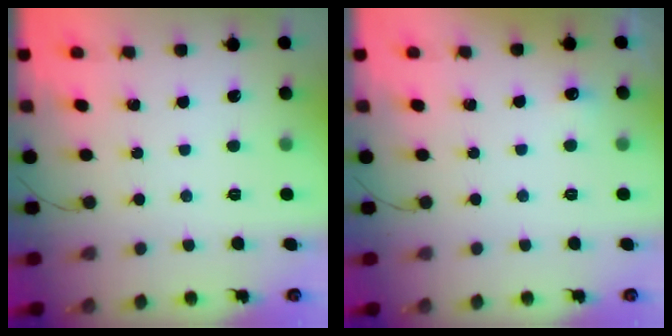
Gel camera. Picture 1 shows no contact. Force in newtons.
{"total": 3.7, "press": 3.6, "slide": 1.1}